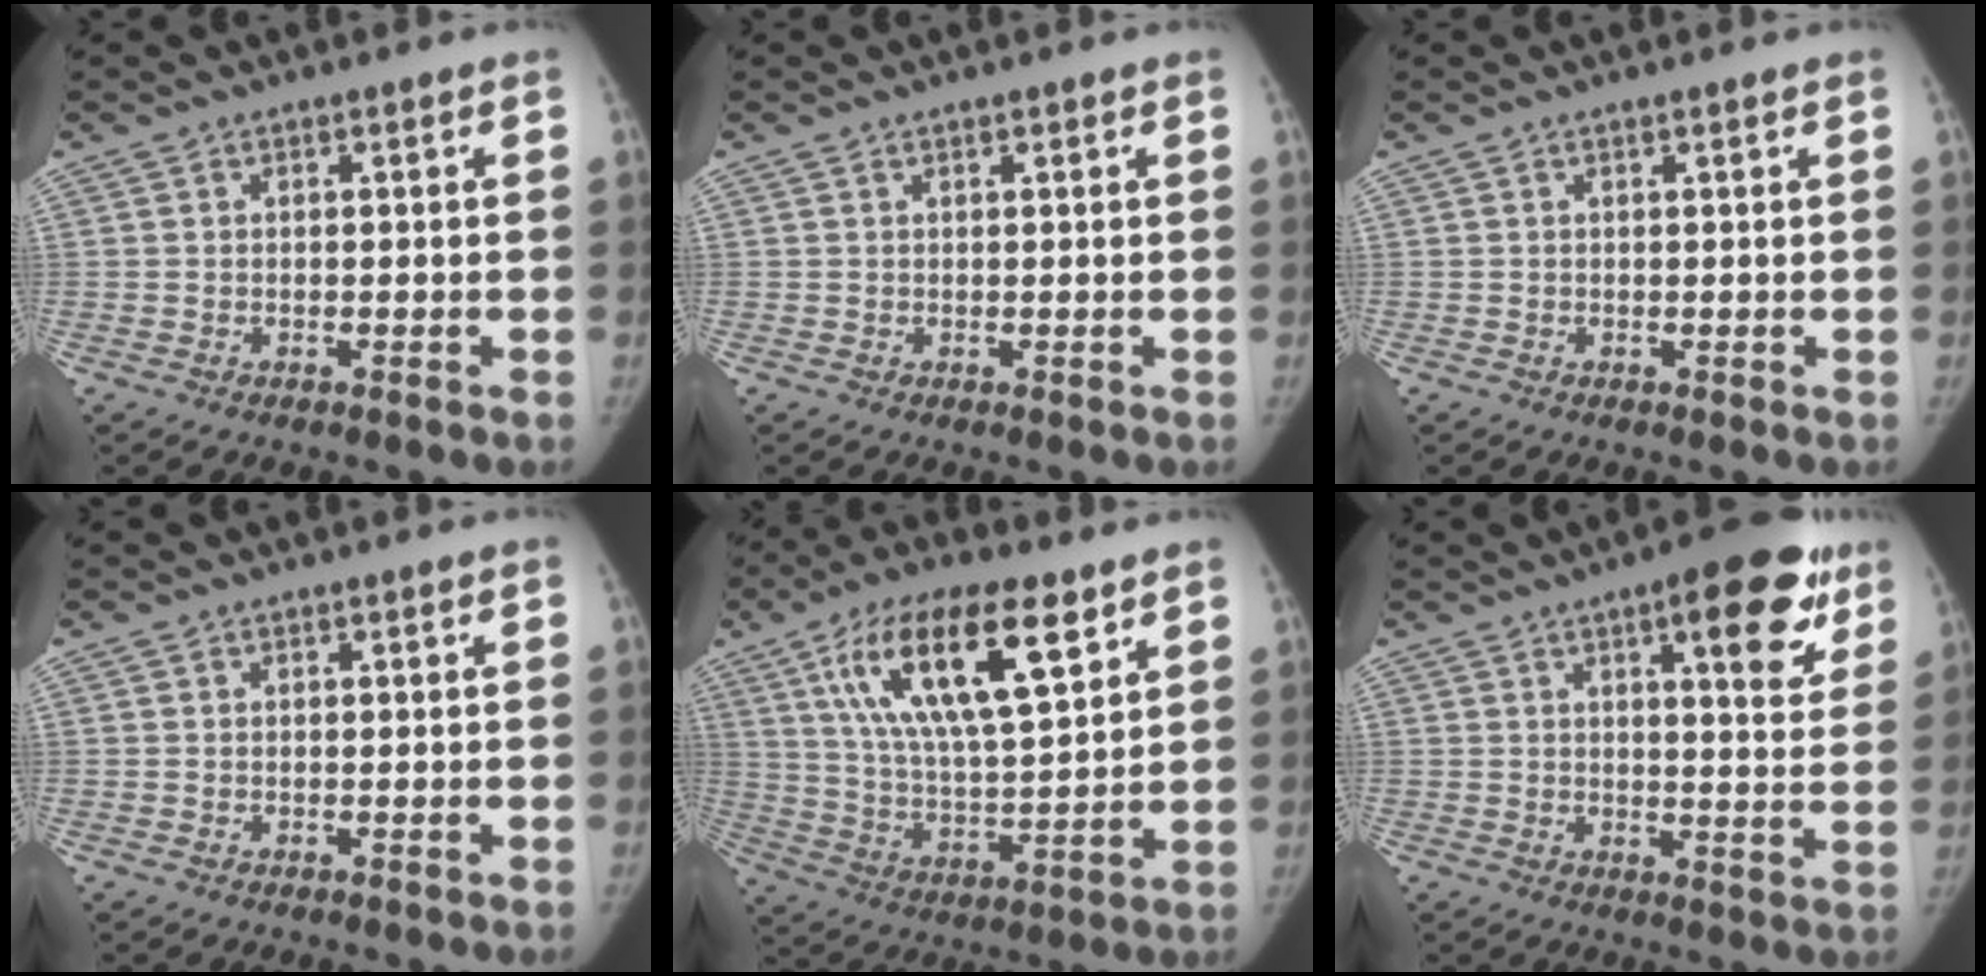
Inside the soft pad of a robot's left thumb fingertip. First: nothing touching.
{"total": 0.7, "force": [0.6, 0.2, 0.3], "torque": [-0.005, -0.003, 0.009]}
{"total": 0.5, "force": [0.4, 0.0, 0.3], "torque": [-0.008, -0.002, 0.009]}
{"total": 0.0}
{"total": 20.9, "force": [10.1, 7.6, 16.6], "torque": [-0.276, -0.028, 0.180]}
{"total": 14.0, "force": [7.3, 4.7, 11.0], "torque": [-0.101, -0.027, 0.090]}